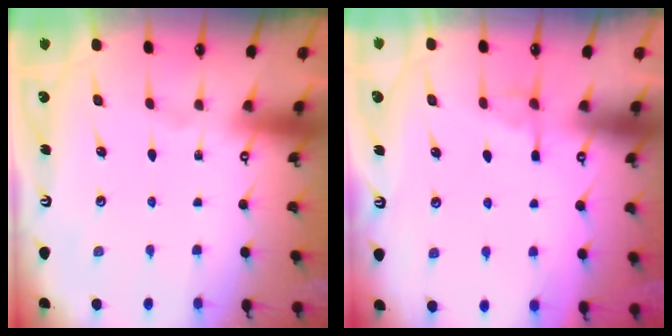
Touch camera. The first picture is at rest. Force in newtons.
{"total": 4.1, "press": 4.1, "slide": 0.5}